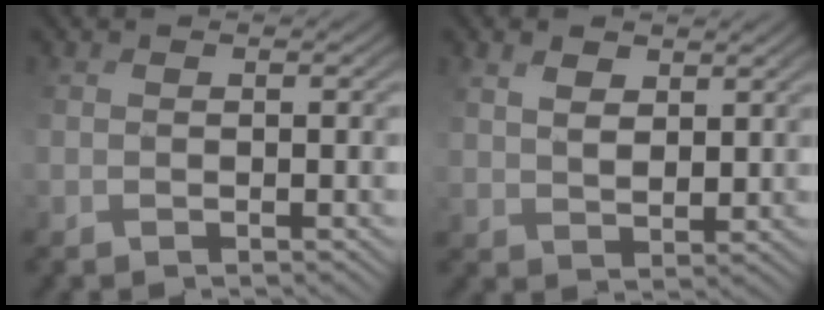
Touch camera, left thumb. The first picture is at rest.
{"total": 4.2, "force": [3.7, 1.7, 1.3], "torque": [-0.036, 0.004, 0.072]}